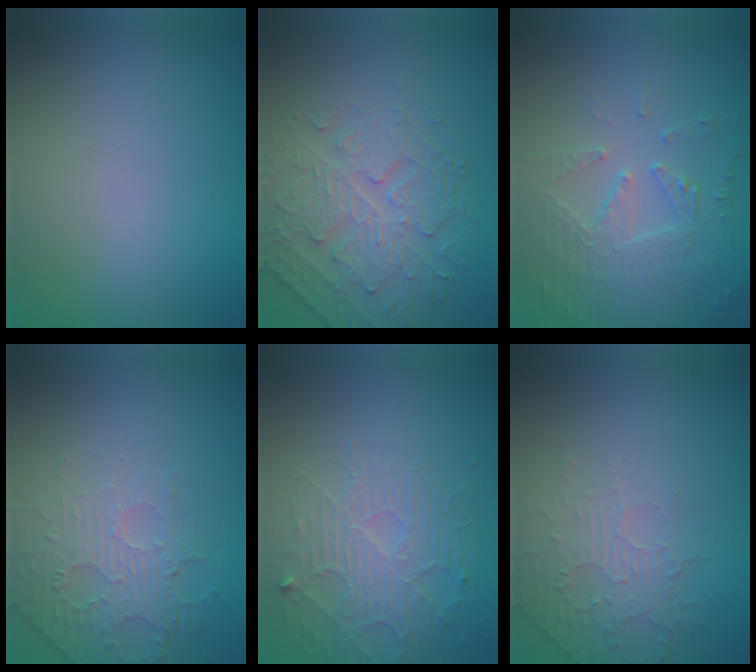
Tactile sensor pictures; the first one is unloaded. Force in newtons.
{"total": 4.4, "press": 3.9, "slide": 2.1}
{"total": 5.1, "press": 3.7, "slide": 3.6}
{"total": 2.5, "press": 1.9, "slide": 1.6}
{"total": 5.1, "press": 3.5, "slide": 3.7}
{"total": 2.1, "press": 1.2, "slide": 1.7}